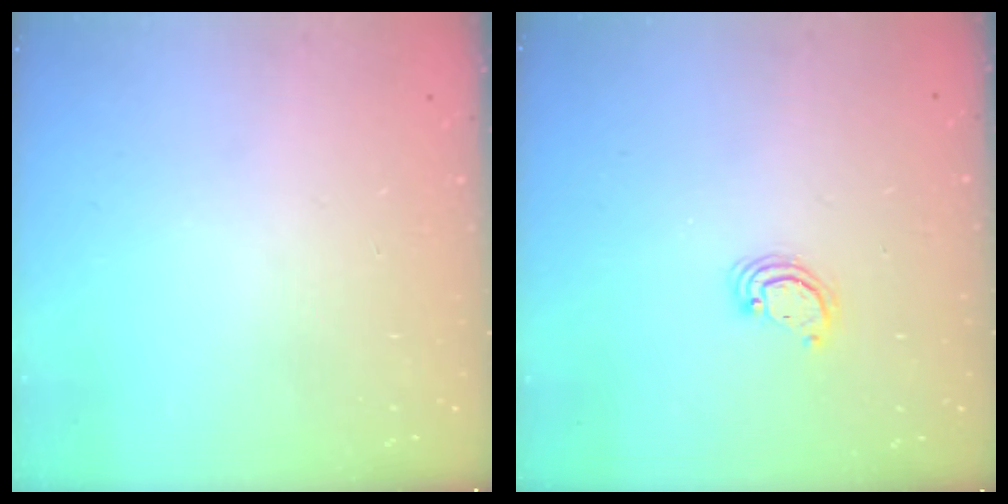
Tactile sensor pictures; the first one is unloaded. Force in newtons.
{"total": 3.0, "press": 2.9, "slide": 0.3}